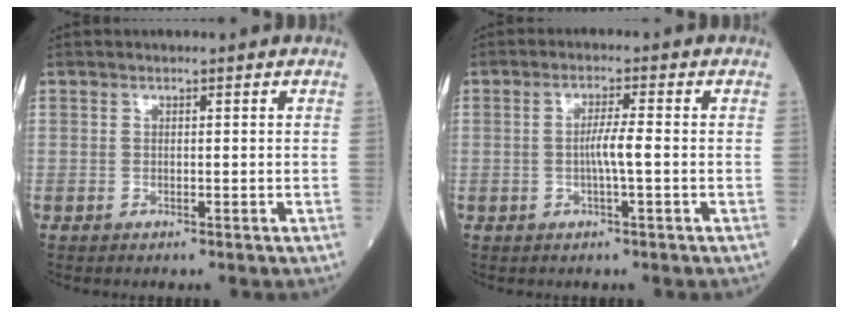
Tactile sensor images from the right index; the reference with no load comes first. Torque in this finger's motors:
{"motor_torque": [0.67, -0.02, 0.32, 0.08]}